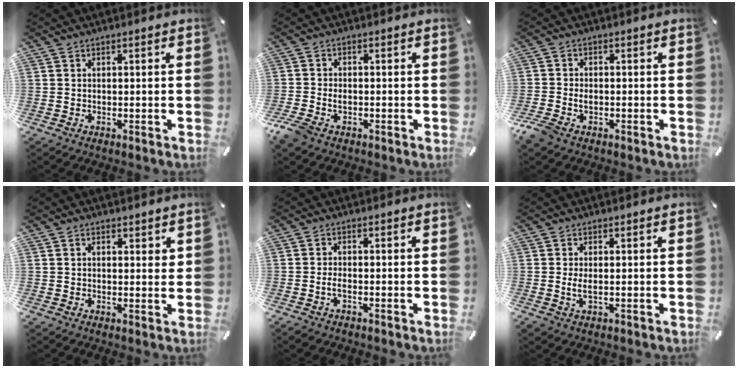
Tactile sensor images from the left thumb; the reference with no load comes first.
{"total": 3.3, "force": [-1.6, 2.2, 1.8], "torque": [-0.042, 0.004, -0.031]}
{"total": 2.9, "force": [-1.4, 2.0, 1.7], "torque": [-0.041, 0.002, -0.028]}
{"total": 1.9, "force": [1.1, 1.0, 1.2], "torque": [-0.015, -0.001, 0.018]}
{"total": 1.9, "force": [-0.9, 0.7, 1.5], "torque": [-0.027, 0.004, -0.017]}
{"total": 2.6, "force": [0.1, 0.8, 2.4], "torque": [-0.052, -0.003, -0.002]}